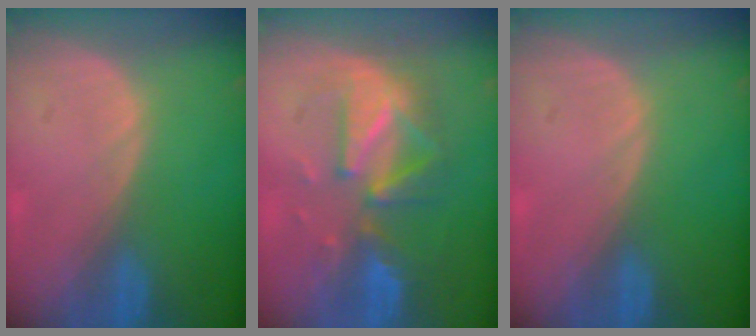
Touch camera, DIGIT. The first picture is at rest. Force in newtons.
{"total": 8.3, "press": 8.2, "slide": 0.4}
{"total": 0.0}